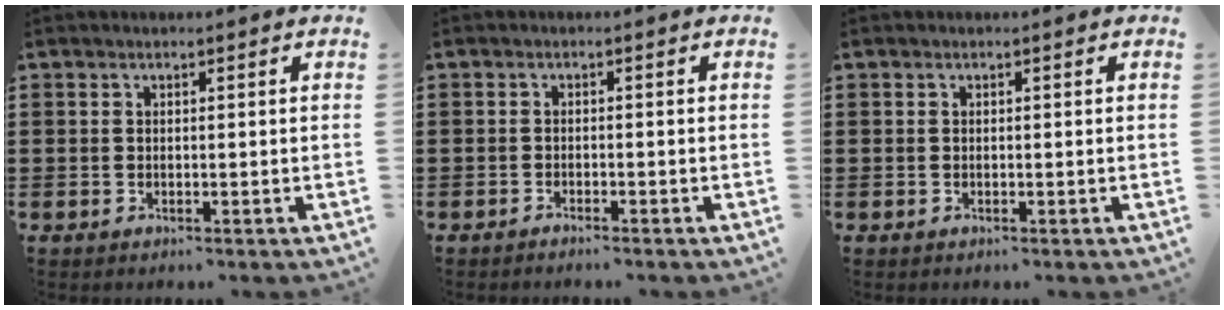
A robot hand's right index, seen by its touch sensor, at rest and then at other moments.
{"total": 0.8, "force": [-0.8, 0.0, 0.0], "torque": [-0.003, 0.002, -0.017]}
{"total": 0.0}